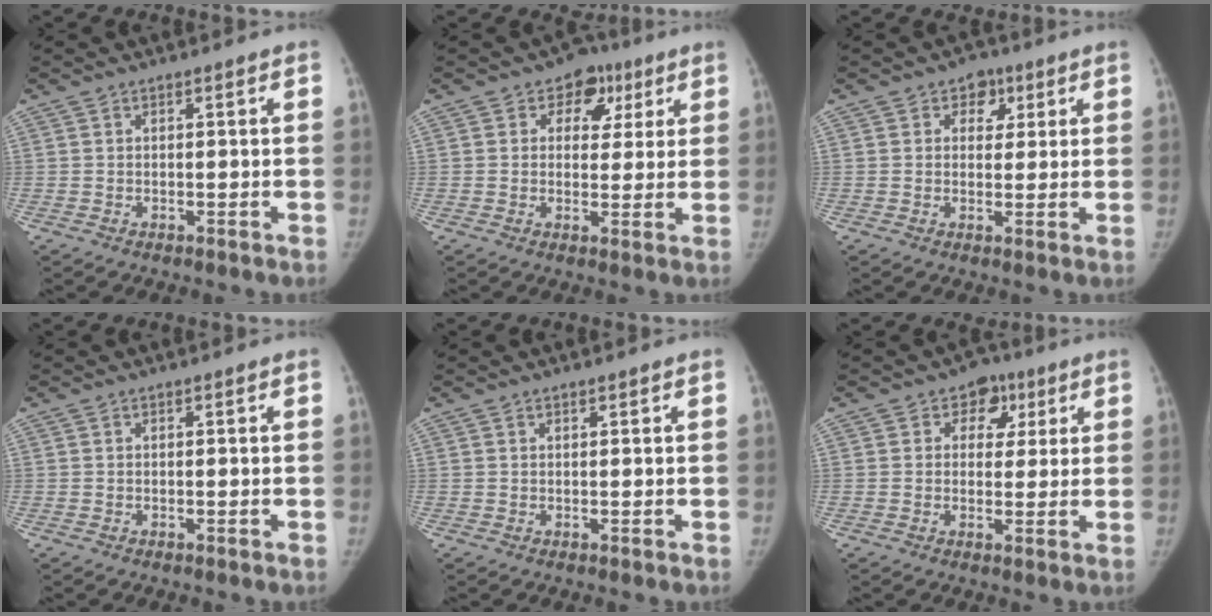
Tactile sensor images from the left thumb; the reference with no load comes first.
{"total": 7.3, "force": [3.2, 5.7, 3.3], "torque": [0.005, -0.003, 0.036]}
{"total": 4.6, "force": [2.0, 3.6, 1.9], "torque": [0.008, -0.003, 0.024]}
{"total": 0.0}
{"total": 0.5, "force": [0.4, 0.1, 0.3], "torque": [-0.005, -0.002, 0.007]}
{"total": 6.1, "force": [2.5, 4.9, 2.5], "torque": [0.008, -0.001, 0.028]}